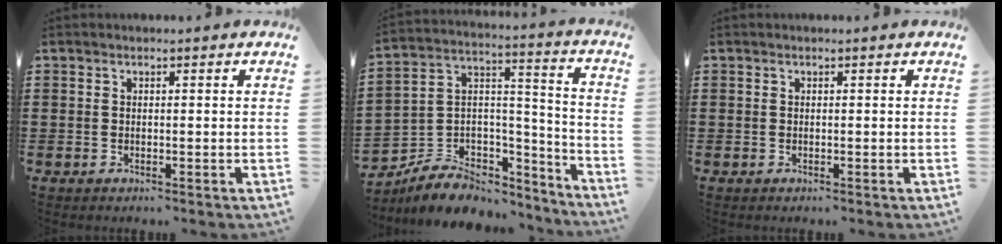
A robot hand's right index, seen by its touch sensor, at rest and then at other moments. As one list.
[{"total": 6.9, "force": [-5.2, 4.2, 1.6], "torque": [-0.041, 0.004, -0.095]}, {"total": 0.0}]